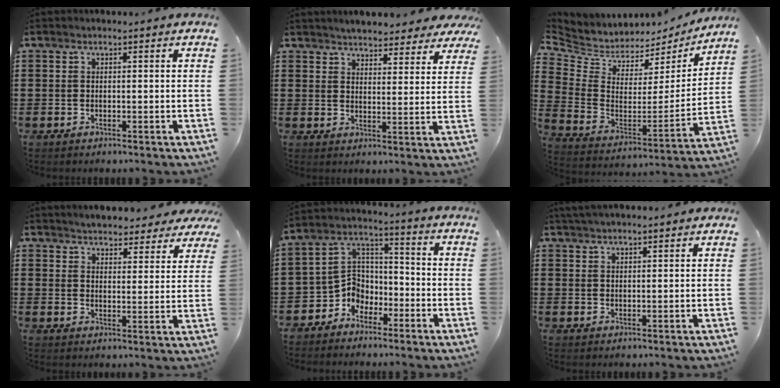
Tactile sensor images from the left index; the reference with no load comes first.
{"total": 4.0, "force": [3.9, 0.5, 0.2], "torque": [-0.023, -0.014, 0.072]}
{"total": 4.9, "force": [4.2, 2.5, 0.7], "torque": [-0.048, -0.044, 0.071]}
{"total": 3.9, "force": [3.8, 0.3, 0.2], "torque": [-0.023, -0.018, 0.069]}
{"total": 5.7, "force": [-3.8, 4.2, 0.5], "torque": [-0.031, 0.003, -0.081]}
{"total": 2.0, "force": [1.9, 0.0, 0.7], "torque": [-0.018, 0.002, 0.037]}